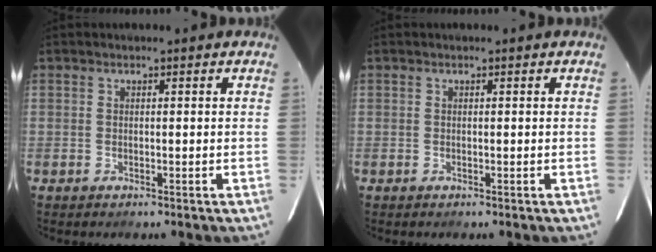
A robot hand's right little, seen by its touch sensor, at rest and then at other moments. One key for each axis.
{"total": 0.0}